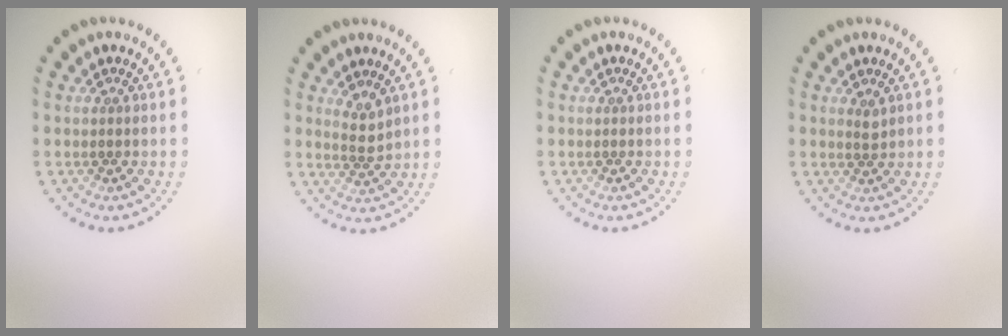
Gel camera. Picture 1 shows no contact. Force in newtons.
{"total": 1.8, "press": 1.4, "slide": 1.2}
{"total": 0.0}
{"total": 0.8, "press": 0.6, "slide": 0.5}